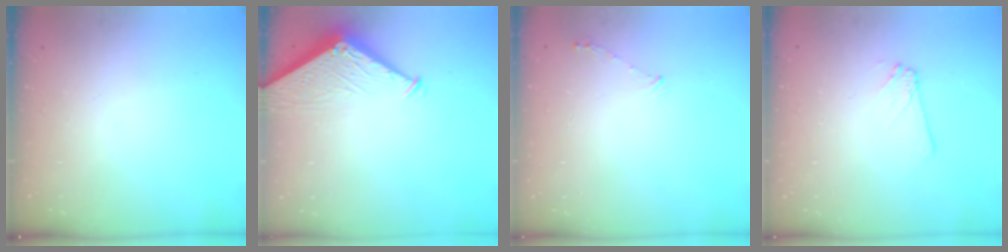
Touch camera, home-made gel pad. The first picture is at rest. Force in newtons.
{"total": 6.3, "press": 6.3, "slide": 0.4}
{"total": 3.7, "press": 3.6, "slide": 0.4}
{"total": 3.0, "press": 3.0, "slide": 0.4}